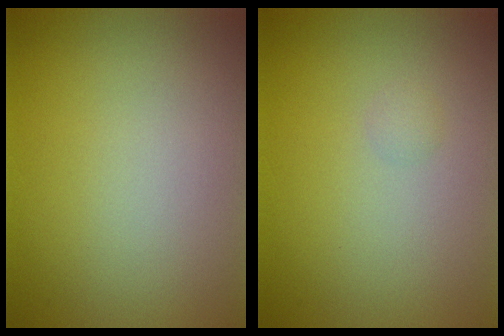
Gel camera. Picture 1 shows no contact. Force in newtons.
{"total": 0.5, "press": 0.5, "slide": 0.0}